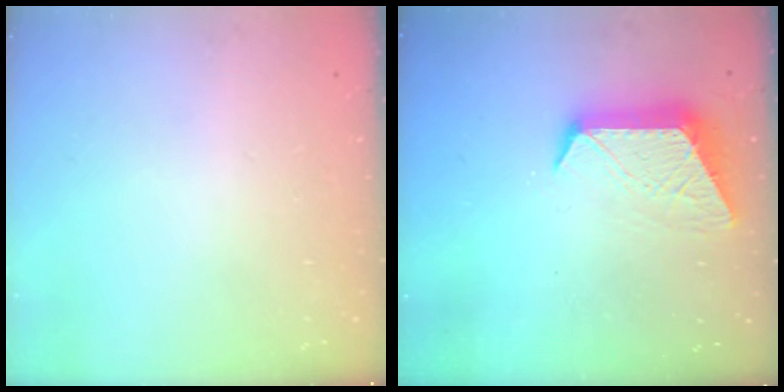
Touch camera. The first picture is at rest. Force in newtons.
{"total": 11.3, "press": 11.2, "slide": 0.7}